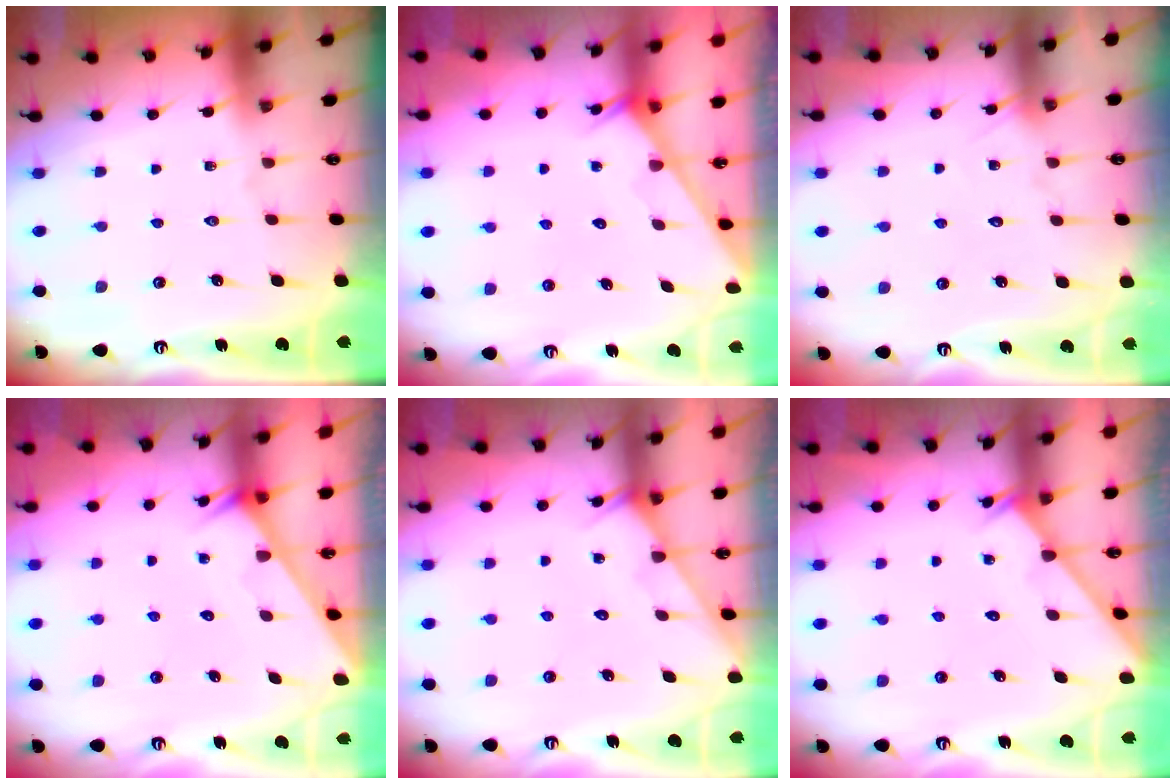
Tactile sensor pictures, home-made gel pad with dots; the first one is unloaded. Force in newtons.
{"total": 2.4, "press": 2.4, "slide": 0.1}
{"total": 5.7, "press": 5.7, "slide": 0.5}
{"total": 1.8, "press": 1.8, "slide": 0.1}
{"total": 5.0, "press": 5.0, "slide": 0.4}
{"total": 1.2, "press": 1.2, "slide": 0.0}